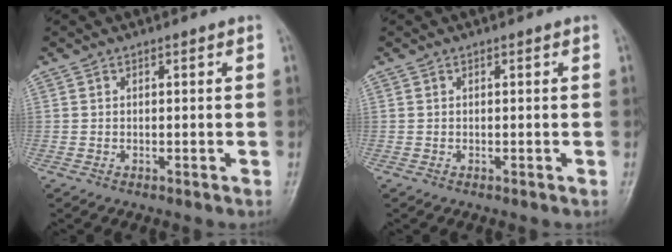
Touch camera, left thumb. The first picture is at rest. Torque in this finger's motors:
{"motor_torque": [0.00, 0.00, 0.00, 0.00, 0.00]}